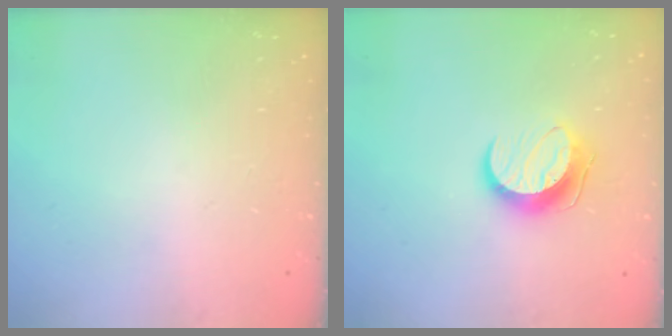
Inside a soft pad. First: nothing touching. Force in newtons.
{"total": 10.0, "press": 10.0, "slide": 0.4}